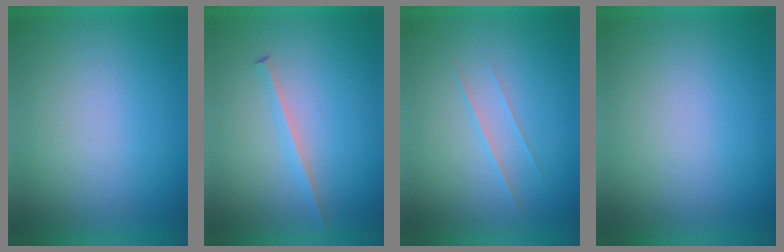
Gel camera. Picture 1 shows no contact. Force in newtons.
{"total": 1.6}
{"total": 1.6}
{"total": 1.2}